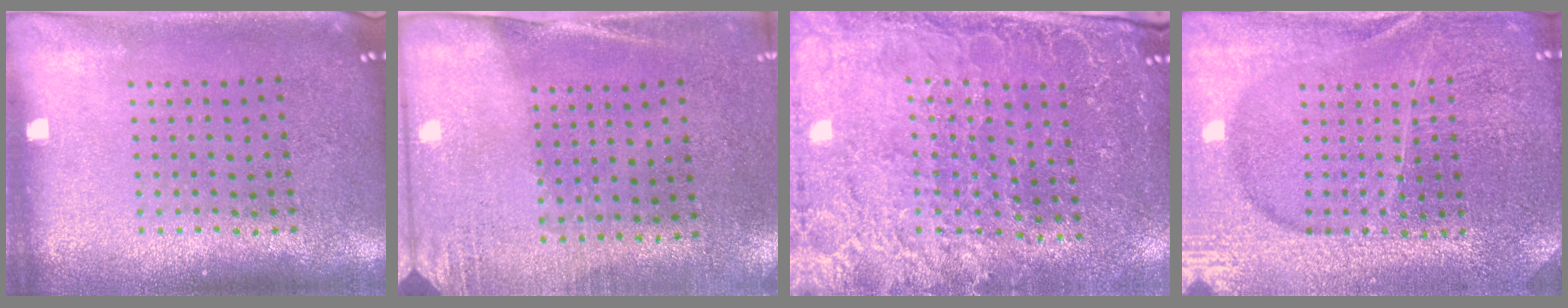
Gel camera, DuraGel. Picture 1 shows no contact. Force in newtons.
{"total": 2.7, "press": 2.3, "slide": 1.3}
{"total": 2.9, "press": 2.8, "slide": 0.8}
{"total": 4.2, "press": 4.0, "slide": 1.2}